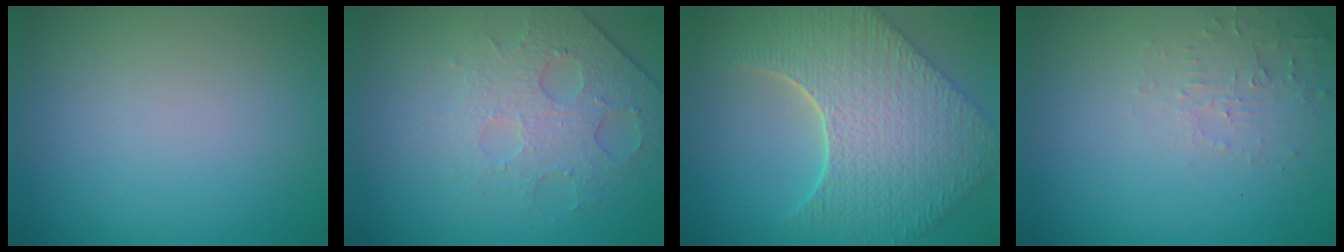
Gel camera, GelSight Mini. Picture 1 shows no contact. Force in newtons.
{"total": 4.9, "press": 3.4, "slide": 3.6}
{"total": 9.8, "press": 7.1, "slide": 6.7}
{"total": 1.9, "press": 1.9, "slide": 0.3}